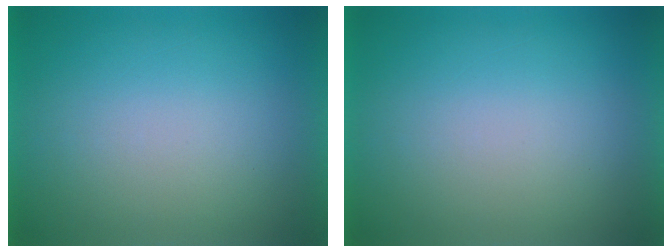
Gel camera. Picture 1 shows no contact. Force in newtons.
{"total": 0.0}